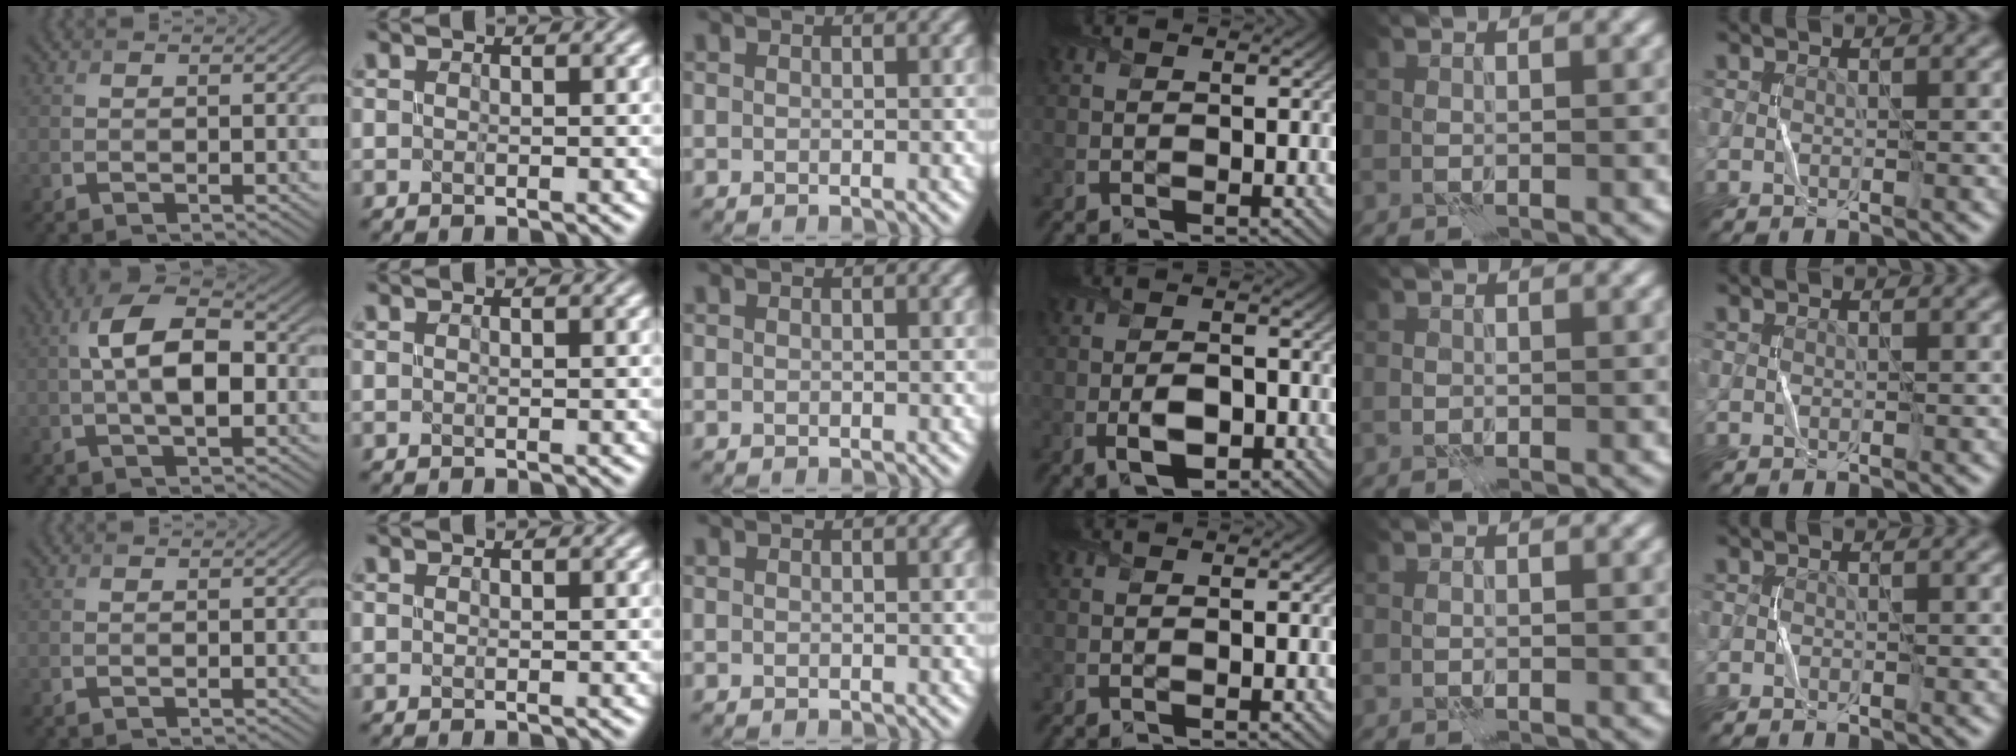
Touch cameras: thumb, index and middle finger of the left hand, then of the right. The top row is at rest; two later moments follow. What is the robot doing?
{"motion": "fold", "object": "scarf"}